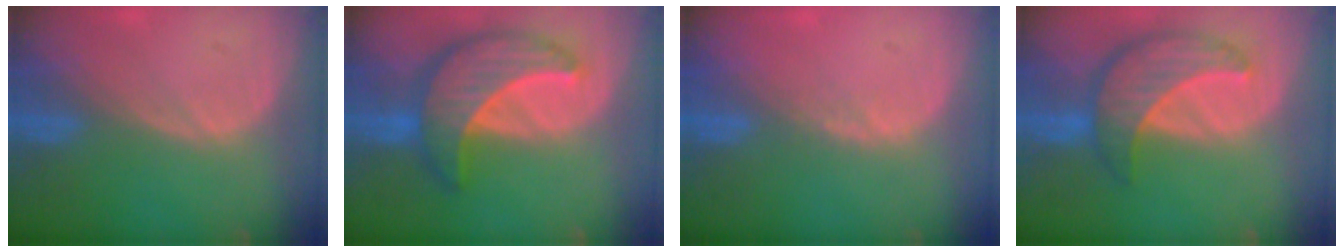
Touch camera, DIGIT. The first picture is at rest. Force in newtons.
{"total": 10.0, "press": 10.0, "slide": 0.7}
{"total": 0.8, "press": 0.8, "slide": 0.3}
{"total": 8.6, "press": 7.7, "slide": 3.8}